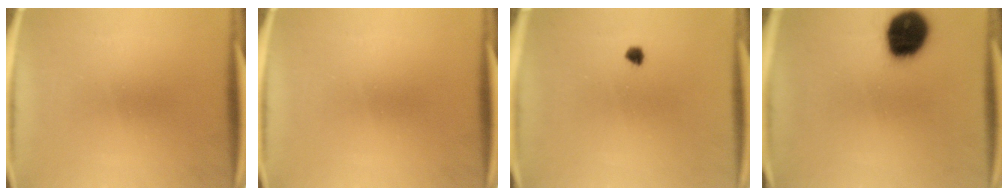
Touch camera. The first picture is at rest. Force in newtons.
{"total": 0.0}
{"total": 1.3}
{"total": 15.8}